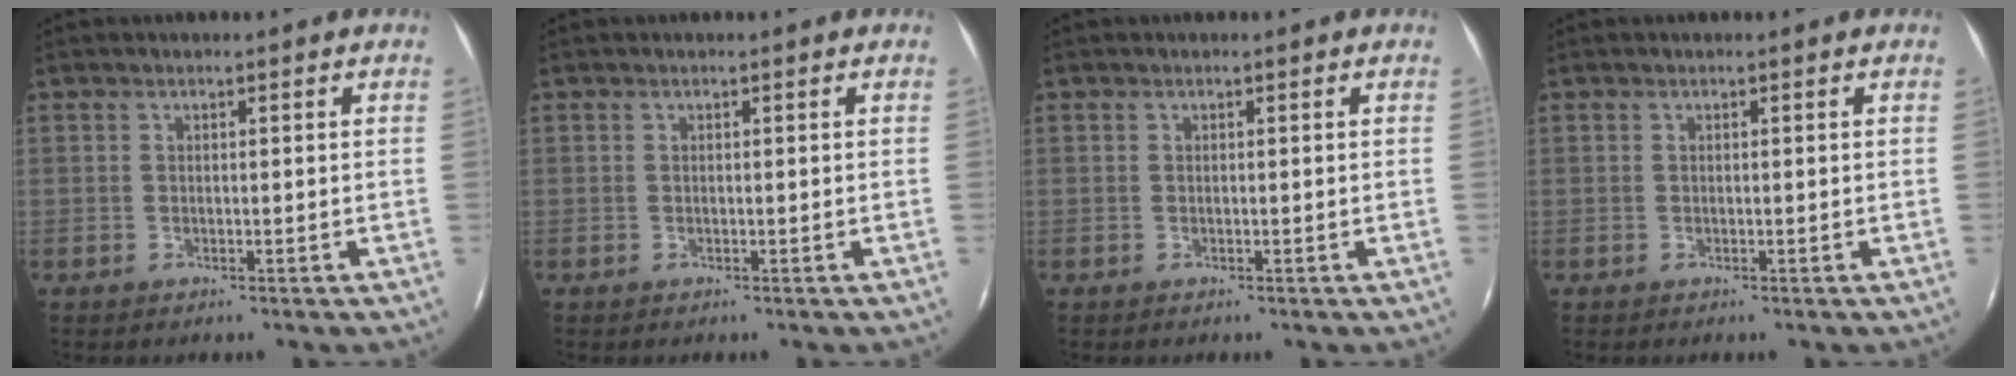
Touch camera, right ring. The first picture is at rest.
{"total": 0.0}
{"total": 0.0}
{"total": 0.0}